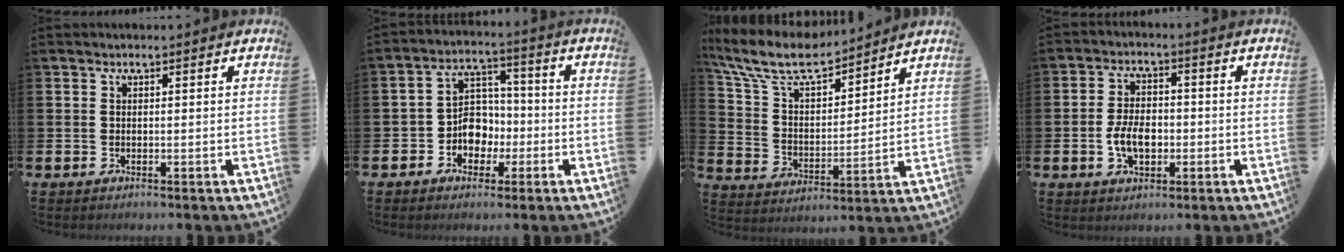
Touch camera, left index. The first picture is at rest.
{"total": 5.3, "force": [-1.2, 4.8, 1.9], "torque": [-0.049, 0.010, -0.028]}
{"total": 9.7, "force": [8.7, 2.3, 3.7], "torque": [-0.116, -0.049, 0.155]}
{"total": 5.2, "force": [-1.2, 3.1, 4.0], "torque": [-0.069, 0.002, -0.026]}